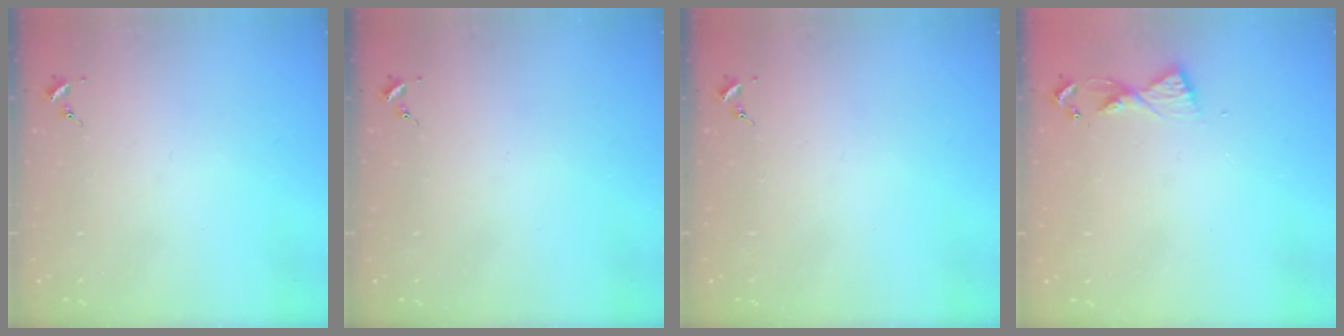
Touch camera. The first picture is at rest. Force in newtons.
{"total": 0.0}
{"total": 0.0}
{"total": 5.5, "press": 5.4, "slide": 0.6}